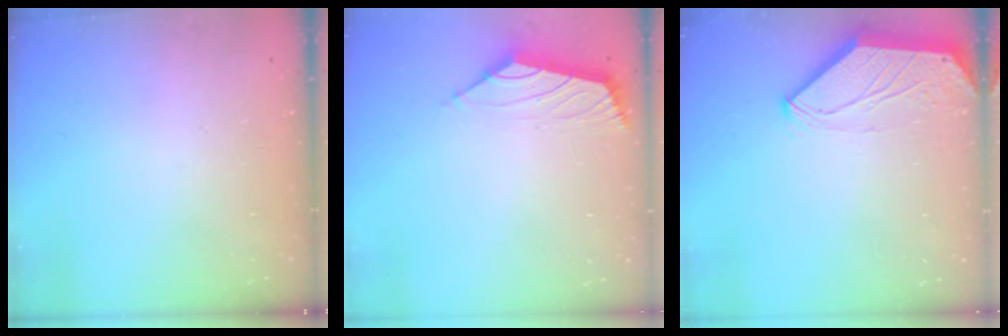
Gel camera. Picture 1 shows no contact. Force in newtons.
{"total": 2.3, "press": 2.2, "slide": 0.6}
{"total": 0.0}